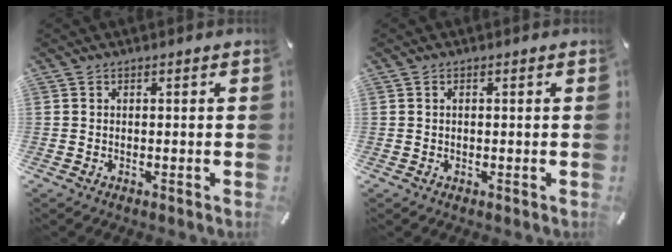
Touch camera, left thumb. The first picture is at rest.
{"total": 0.8, "force": [0.1, 0.4, 0.8], "torque": [-0.015, 0.001, 0.002]}